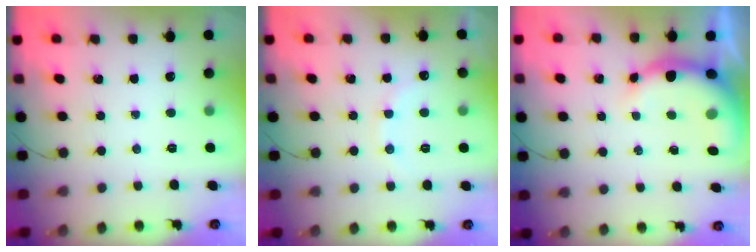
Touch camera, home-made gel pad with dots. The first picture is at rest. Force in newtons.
{"total": 8.3, "press": 8.2, "slide": 1.6}
{"total": 8.2, "press": 8.2, "slide": 1.0}